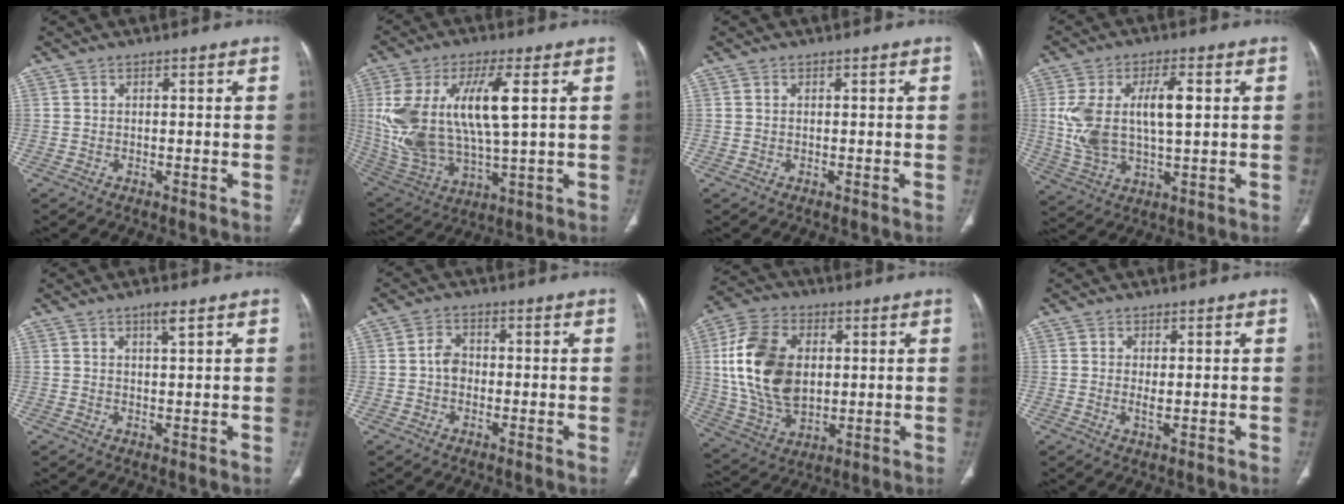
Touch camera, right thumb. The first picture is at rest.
{"total": 20.3, "force": [4.1, 7.9, 18.2], "torque": [-0.380, -0.011, 0.088]}
{"total": 0.0}
{"total": 13.6, "force": [2.0, 6.2, 11.9], "torque": [-0.241, 0.007, 0.047]}
{"total": 2.3, "force": [1.4, 0.2, 1.8], "torque": [-0.033, -0.010, 0.024]}
{"total": 3.2, "force": [-0.5, 2.6, 1.9], "torque": [-0.022, 0.010, -0.016]}
{"total": 18.4, "force": [2.6, 12.0, 13.7], "torque": [-0.251, -0.006, 0.056]}
{"total": 1.8, "force": [0.0, 0.7, 1.7], "torque": [-0.035, -0.006, 0.002]}